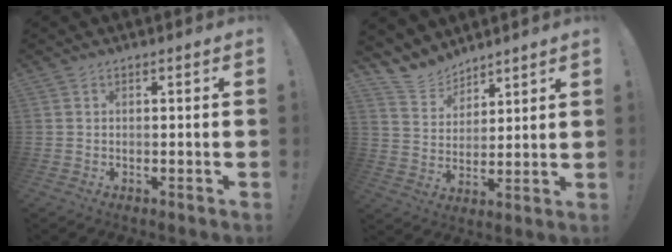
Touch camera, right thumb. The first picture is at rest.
{"total": 9.8, "force": [8.6, 4.5, 1.0], "torque": [-0.029, -0.068, 0.169]}